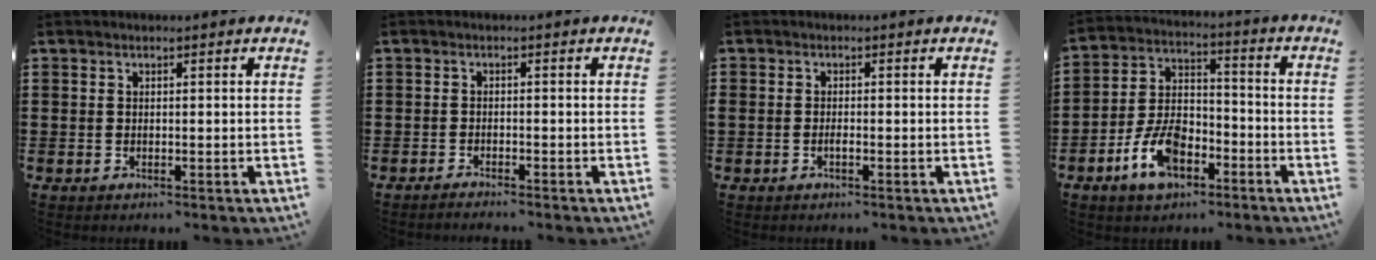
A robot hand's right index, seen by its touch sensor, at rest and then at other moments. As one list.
[{"total": 1.1, "force": [-1.1, -0.1, 0.1], "torque": [-0.004, 0.000, -0.022]}, {"total": 0.9, "force": [-0.5, 0.1, 0.7], "torque": [-0.017, -0.009, -0.006]}, {"total": 9.1, "force": [-4.8, 4.9, 6.1], "torque": [-0.139, 0.008, -0.089]}]